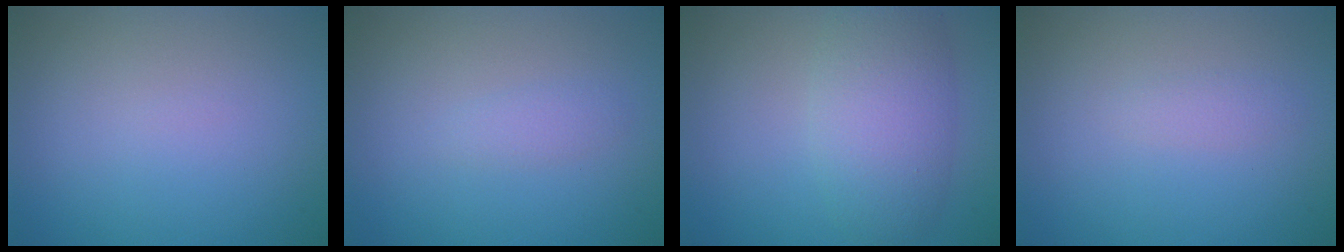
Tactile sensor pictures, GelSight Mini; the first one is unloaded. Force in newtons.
{"total": 1.0, "press": 1.0, "slide": 0.0}
{"total": 5.5, "press": 5.5, "slide": 0.2}
{"total": 0.8, "press": 0.8, "slide": 0.0}